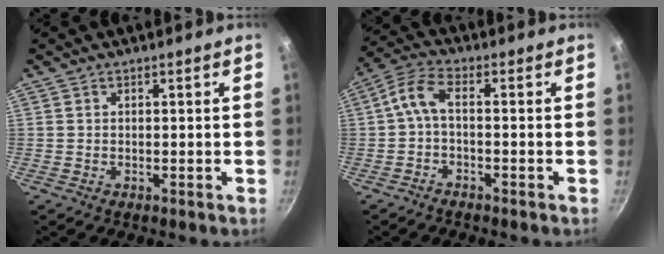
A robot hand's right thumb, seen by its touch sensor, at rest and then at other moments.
{"total": 4.9, "force": [-1.4, 1.9, 4.3], "torque": [-0.113, 0.027, -0.036]}